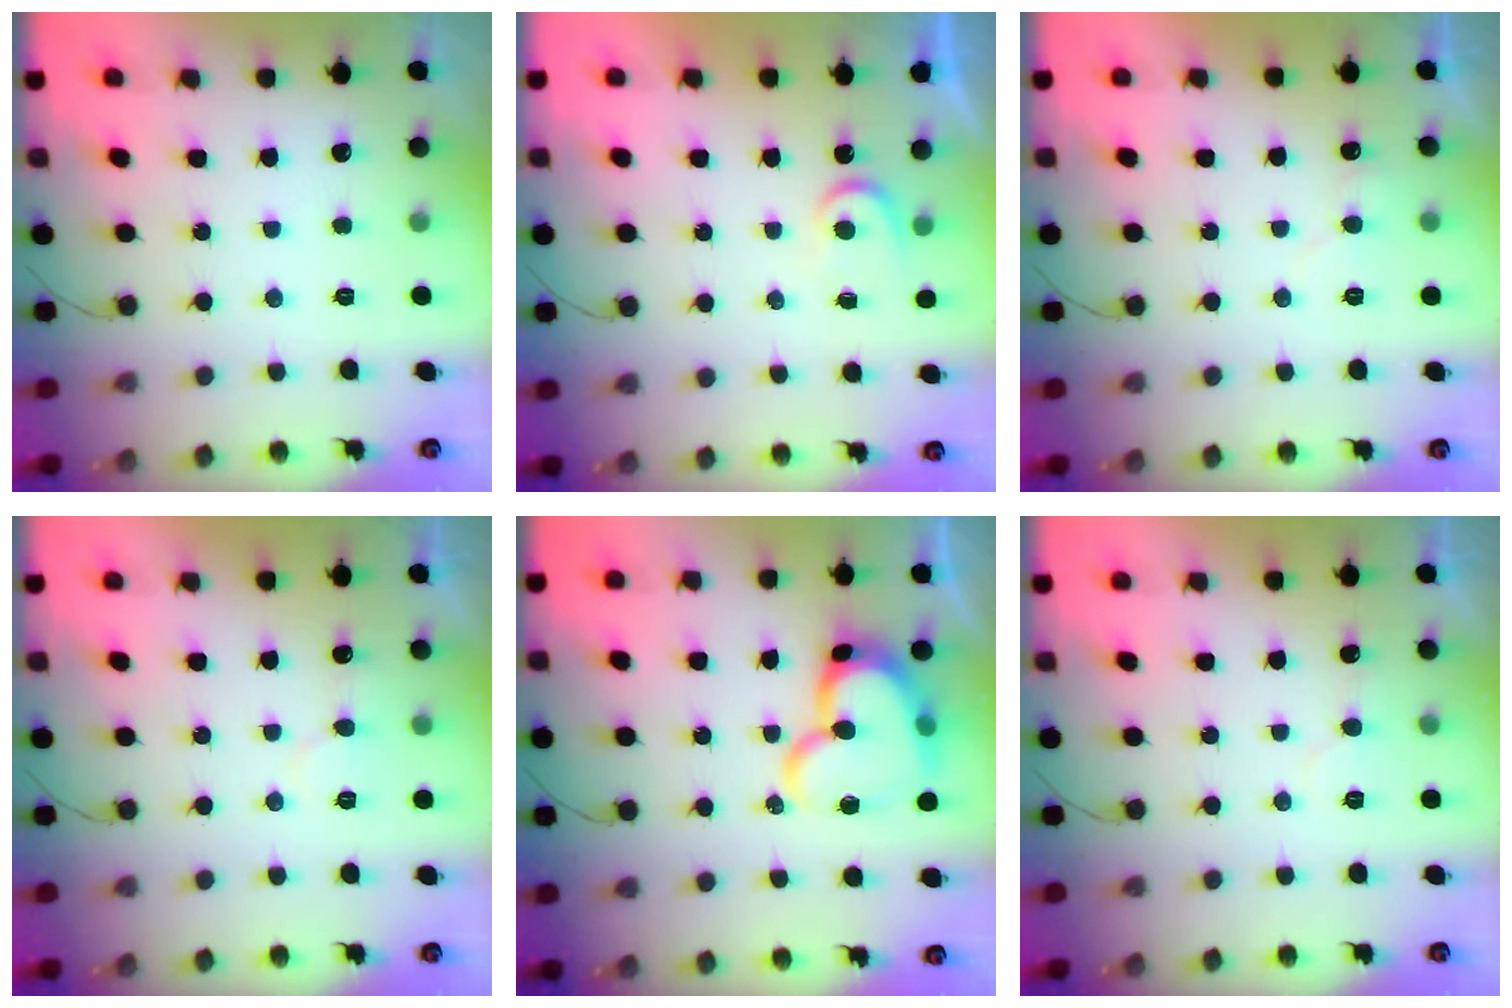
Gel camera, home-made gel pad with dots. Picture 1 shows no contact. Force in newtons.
{"total": 3.7, "press": 3.7, "slide": 0.4}
{"total": 6.0, "press": 6.0, "slide": 0.6}
{"total": 6.9, "press": 6.8, "slide": 0.4}
{"total": 17.5, "press": 17.4, "slide": 2.0}
{"total": 4.0, "press": 4.0, "slide": 0.3}